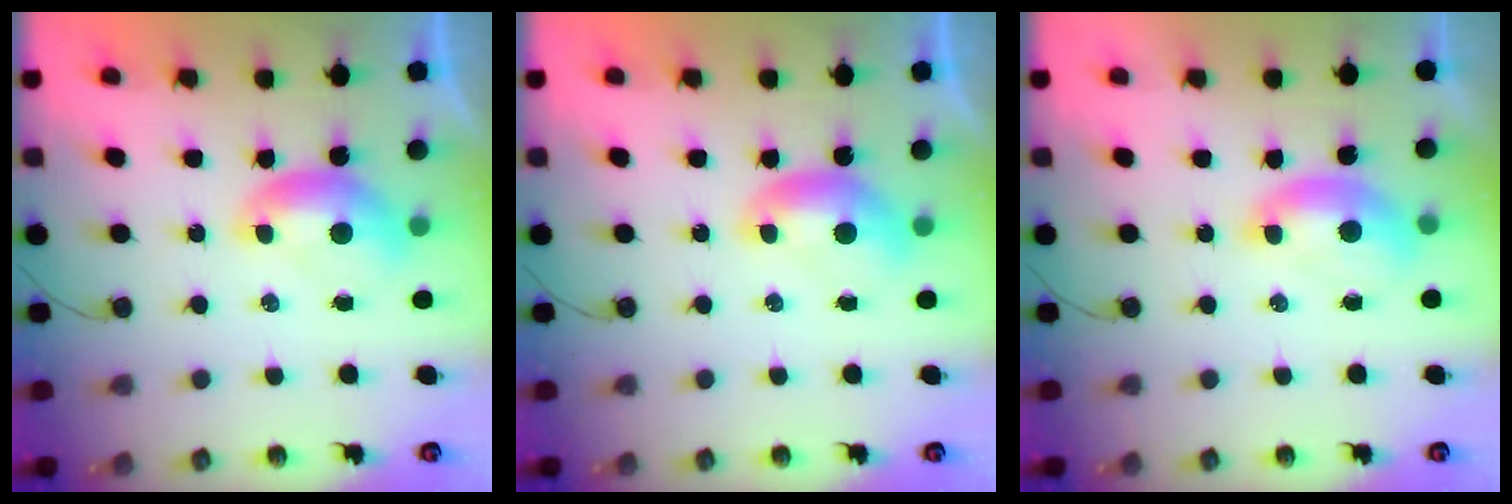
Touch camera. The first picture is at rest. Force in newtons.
{"total": 0.0}
{"total": 1.7, "press": 1.5, "slide": 0.6}